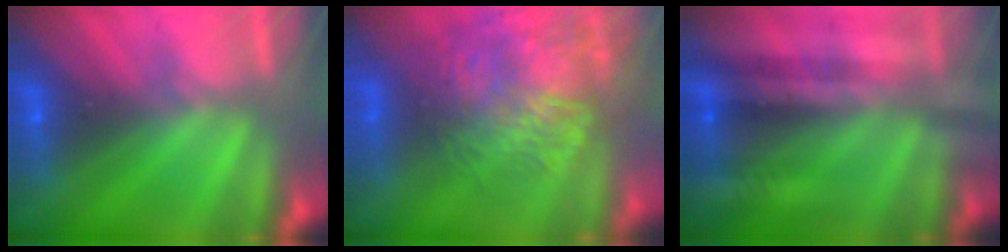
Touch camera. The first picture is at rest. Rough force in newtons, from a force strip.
{"total": 7.8}
{"total": 2.8}